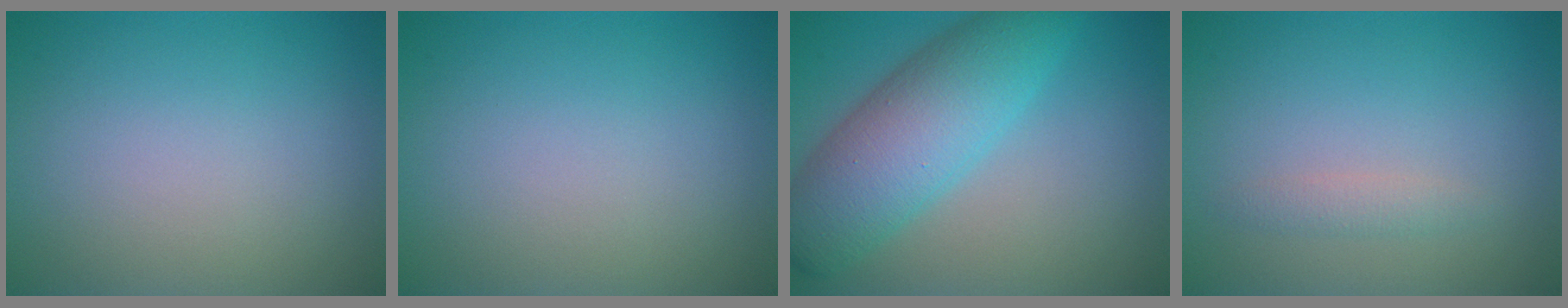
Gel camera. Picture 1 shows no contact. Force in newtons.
{"total": 0.0}
{"total": 7.9, "press": 7.9, "slide": 0.2}
{"total": 1.2, "press": 1.2, "slide": 0.0}